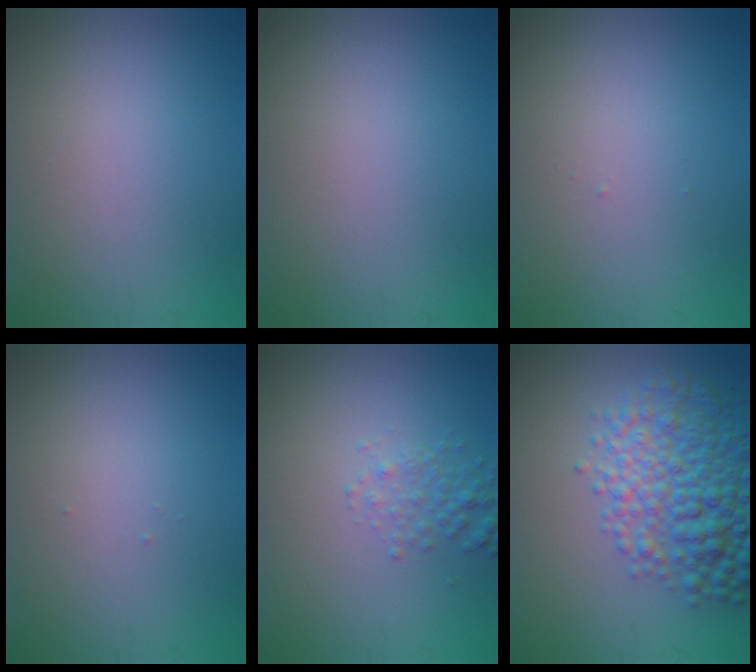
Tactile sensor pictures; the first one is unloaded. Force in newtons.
{"total": 0.0}
{"total": 0.0}
{"total": 0.0}
{"total": 1.7, "press": 1.7, "slide": 0.1}
{"total": 7.2, "press": 7.2, "slide": 0.2}